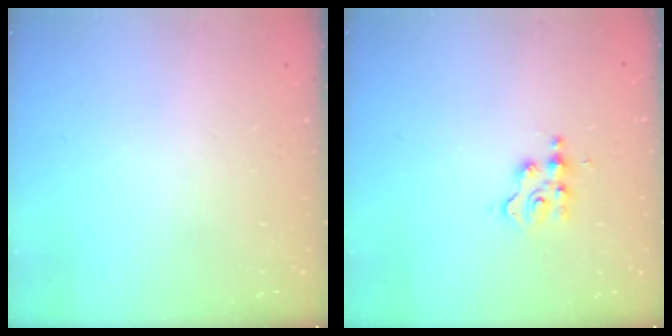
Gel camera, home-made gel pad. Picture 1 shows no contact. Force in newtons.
{"total": 2.9, "press": 2.8, "slide": 0.3}